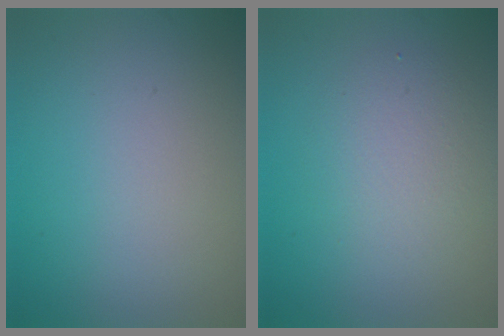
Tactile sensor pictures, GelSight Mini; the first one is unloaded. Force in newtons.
{"total": 2.9, "press": 2.8, "slide": 0.3}